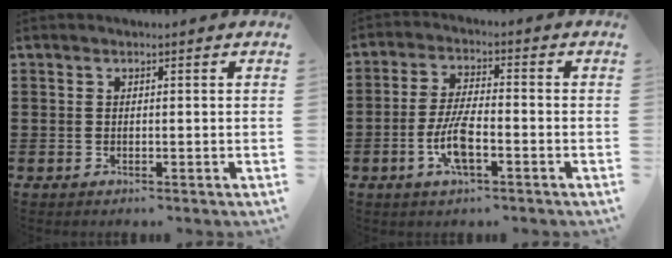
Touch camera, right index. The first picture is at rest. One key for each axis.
{"total": 6.9, "fx": -2.5, "fy": 2.0, "fz": 6.1, "tx": -0.135, "ty": -0.007, "tz": -0.052}